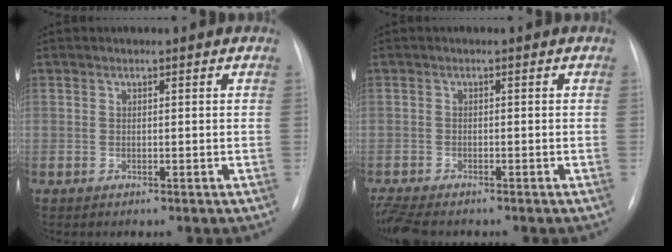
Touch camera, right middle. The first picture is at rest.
{"total": 6.3, "force": [-5.4, 1.6, 2.8], "torque": [-0.055, -0.012, -0.092]}